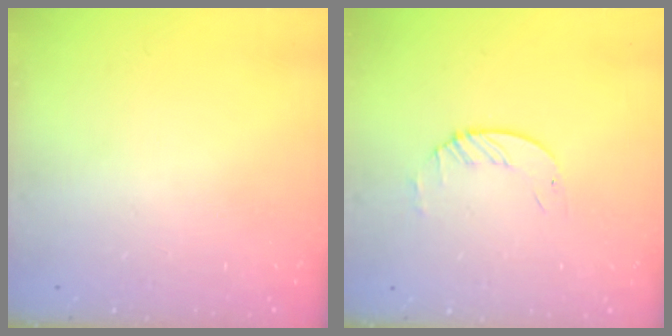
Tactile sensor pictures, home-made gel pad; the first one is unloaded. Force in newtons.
{"total": 1.6, "press": 1.6, "slide": 0.2}